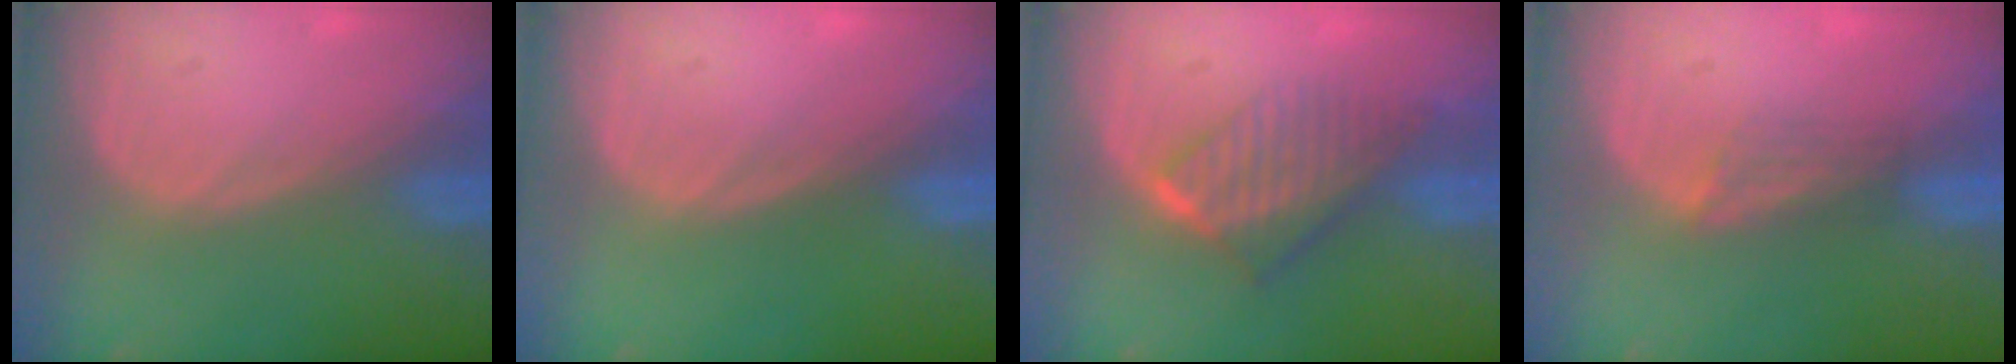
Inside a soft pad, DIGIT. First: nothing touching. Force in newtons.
{"total": 0.0}
{"total": 6.7, "press": 6.0, "slide": 2.9}
{"total": 2.4, "press": 1.9, "slide": 1.5}